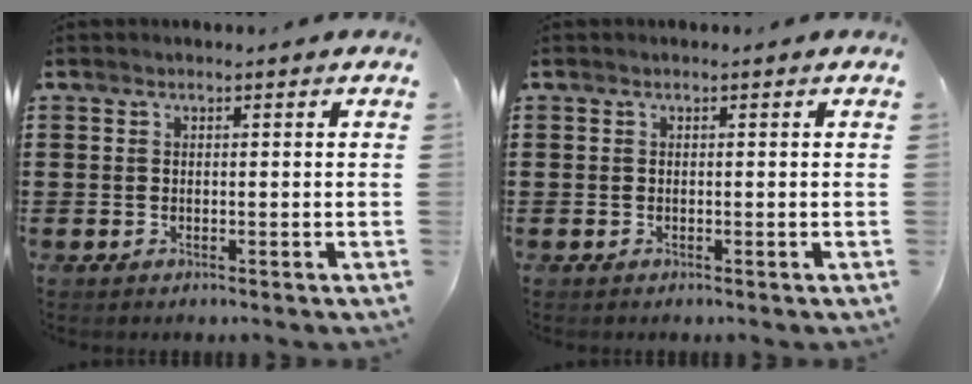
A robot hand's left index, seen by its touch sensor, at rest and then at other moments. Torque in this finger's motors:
{"motor_torque": [0.00, 0.00, 0.02, -0.01]}